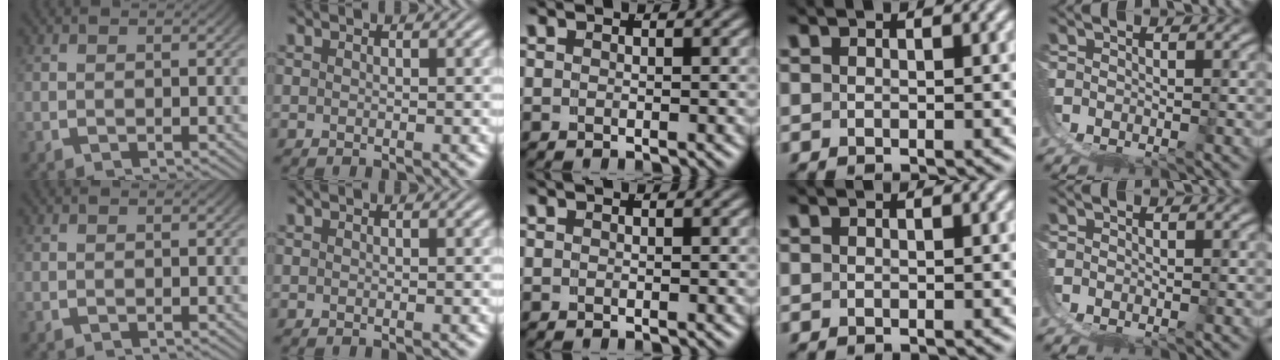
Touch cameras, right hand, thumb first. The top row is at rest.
{}